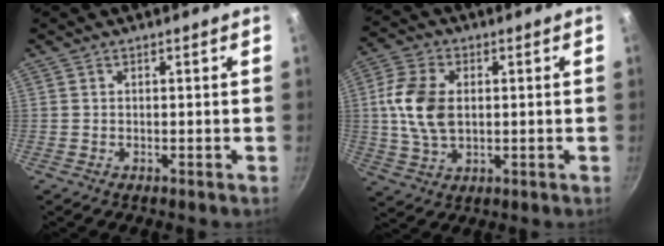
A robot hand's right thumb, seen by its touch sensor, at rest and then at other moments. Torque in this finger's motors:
{"motor_torque": [1.30, 1.06, 0.99, -0.76, 0.05]}